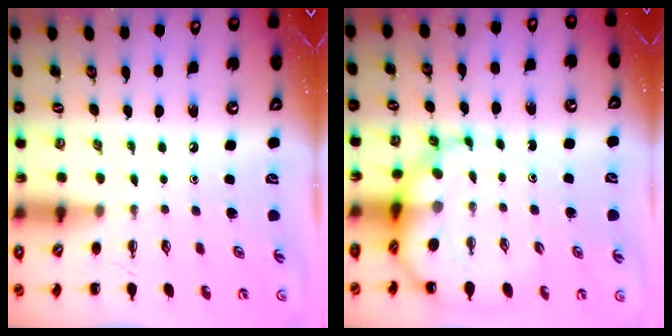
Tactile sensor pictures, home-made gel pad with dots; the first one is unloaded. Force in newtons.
{"total": 9.4, "press": 9.0, "slide": 2.7}